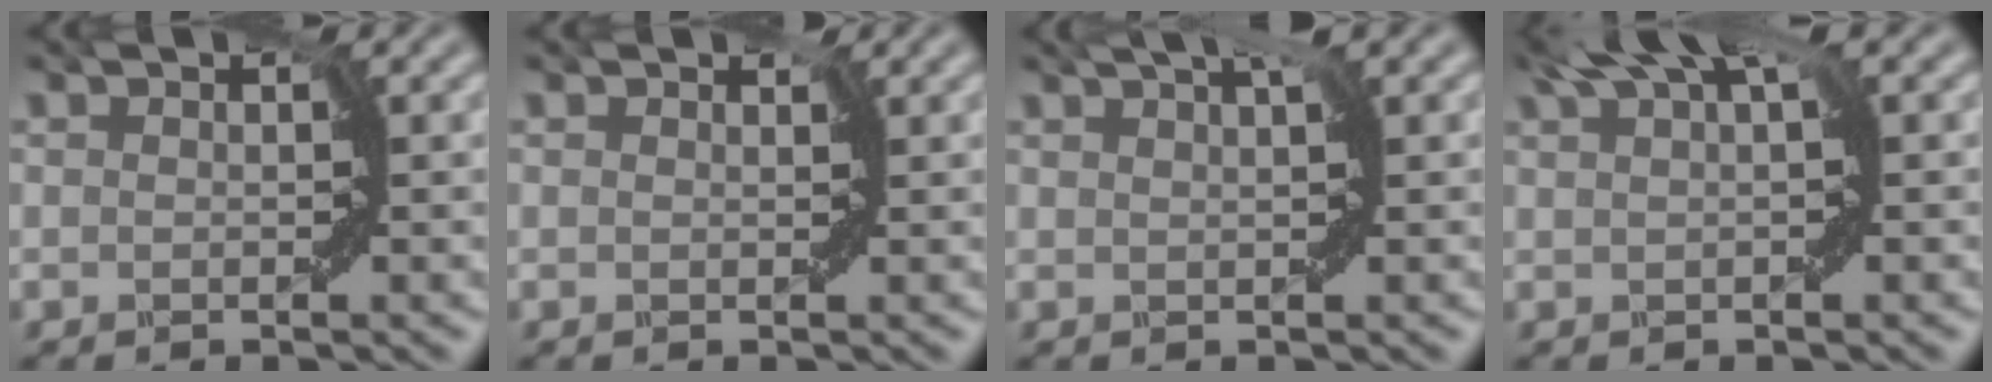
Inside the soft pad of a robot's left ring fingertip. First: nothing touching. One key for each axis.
{"total": 0.6, "fx": 0.4, "fy": 0.4, "fz": 0.2, "tx": -0.002, "ty": 0.003, "tz": 0.002}
{"total": 2.0, "fx": 1.2, "fy": -0.1, "fz": 1.6, "tx": -0.024, "ty": 0.010, "tz": 0.010}
{"total": 3.4, "fx": 1.8, "fy": 0.4, "fz": 2.8, "tx": -0.045, "ty": 0.010, "tz": 0.027}